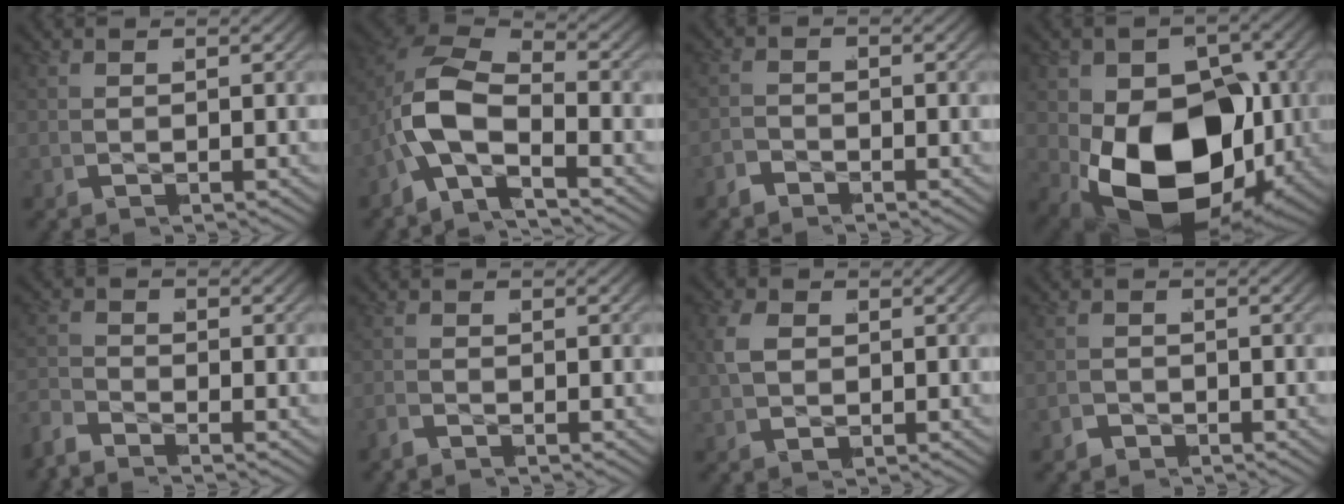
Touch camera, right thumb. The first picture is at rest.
{"total": 9.0, "force": [-0.9, 6.4, 6.3], "torque": [-0.166, -0.017, -0.025]}
{"total": 1.6, "force": [-1.5, 0.1, -0.7], "torque": [0.019, 0.002, -0.035]}
{"total": 19.7, "force": [-2.9, 12.7, 14.7], "torque": [-0.282, -0.075, -0.012]}
{"total": 2.1, "force": [-2.1, 0.2, 0.0], "torque": [0.004, -0.003, -0.050]}
{"total": 0.9, "force": [-0.8, -0.3, -0.3], "torque": [0.005, 0.004, -0.024]}
{"total": 3.1, "force": [0.4, 2.3, 1.9], "torque": [-0.050, -0.004, 0.014]}
{"total": 1.4, "force": [-1.2, 0.8, -0.2], "torque": [0.000, -0.005, -0.021]}